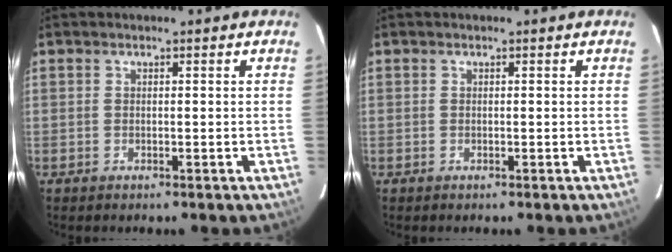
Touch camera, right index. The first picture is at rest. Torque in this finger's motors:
{"motor_torque": [0.00, 0.00, 0.00, 0.00]}